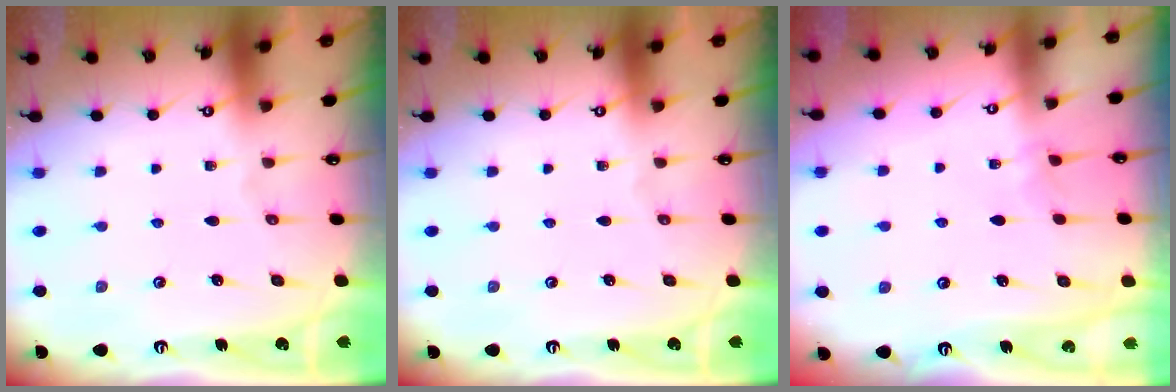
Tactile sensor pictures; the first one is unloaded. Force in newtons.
{"total": 0.0}
{"total": 3.3, "press": 3.3, "slide": 0.2}